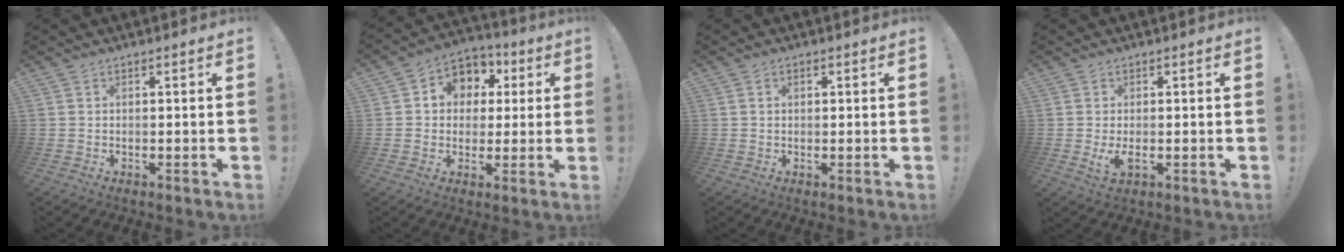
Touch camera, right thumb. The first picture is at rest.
{"total": 9.0, "force": [1.5, 8.3, 3.3], "torque": [-0.041, -0.005, 0.034]}
{"total": 0.9, "force": [0.3, 0.6, 0.5], "torque": [-0.005, 0.002, 0.005]}
{"total": 3.8, "force": [-0.3, 1.7, 3.4], "torque": [-0.055, -0.009, -0.007]}